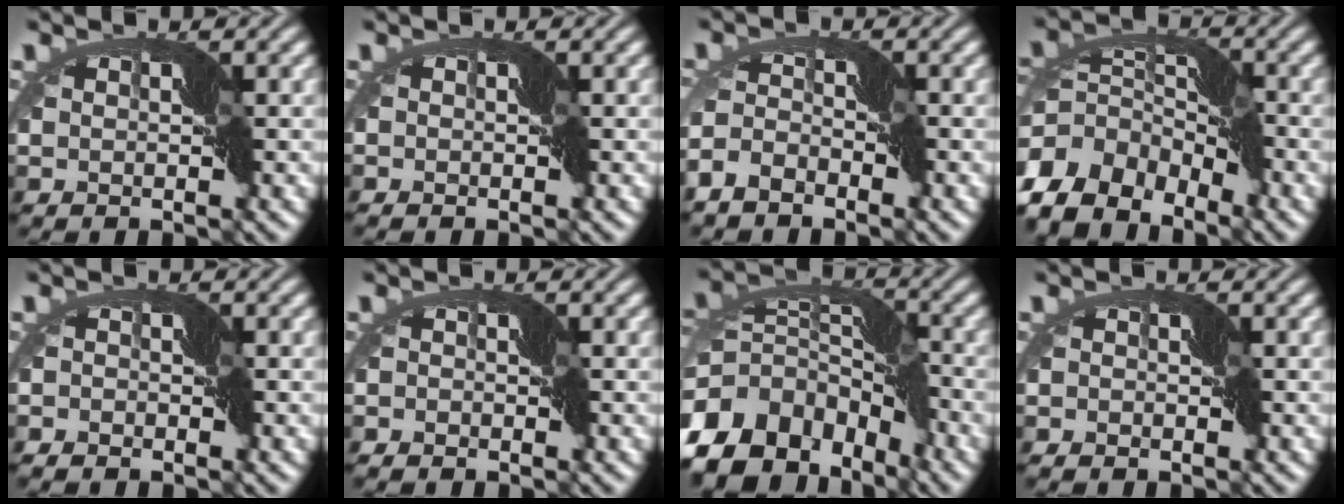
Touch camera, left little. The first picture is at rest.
{"total": 0.6, "force": [-0.4, 0.3, 0.3], "torque": [-0.007, -0.001, -0.009]}
{"total": 3.6, "force": [-2.9, 1.6, 1.4], "torque": [-0.042, 0.006, -0.072]}
{"total": 11.8, "force": [-6.8, 7.2, 6.4], "torque": [-0.152, 0.007, -0.133]}
{"total": 2.2, "force": [-1.9, 0.9, 0.4], "torque": [-0.010, 0.001, -0.043]}
{"total": 1.8, "force": [-1.6, 0.8, 0.4], "torque": [-0.008, -0.001, -0.036]}
{"total": 14.0, "force": [-7.4, 8.7, 8.1], "torque": [-0.179, 0.009, -0.138]}
{"total": 1.5, "force": [-1.3, 0.7, 0.3], "torque": [-0.008, 0.000, -0.030]}